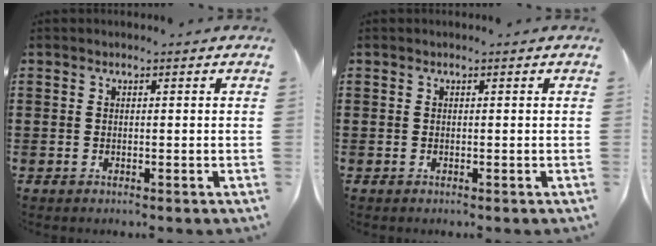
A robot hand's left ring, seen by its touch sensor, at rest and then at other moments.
{"total": 0.0}